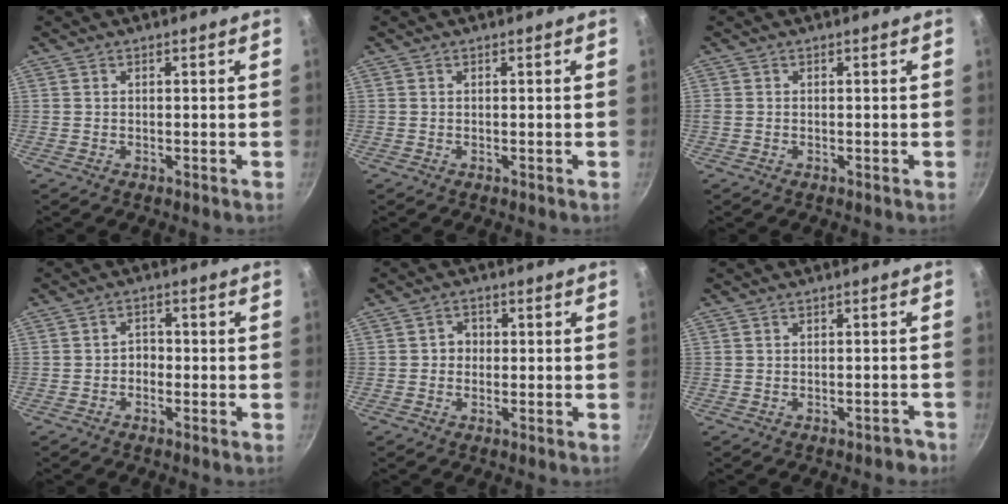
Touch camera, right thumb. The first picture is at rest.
{"total": 0.0}
{"total": 0.8, "force": [-0.1, 0.7, 0.4], "torque": [-0.011, 0.002, 0.001]}
{"total": 2.4, "force": [-0.9, 1.8, 1.2], "torque": [0.000, 0.011, -0.023]}
{"total": 2.6, "force": [-0.1, 2.3, 1.2], "torque": [-0.001, 0.009, -0.009]}
{"total": 1.9, "force": [-1.6, 0.9, 0.5], "torque": [-0.006, 0.018, -0.018]}